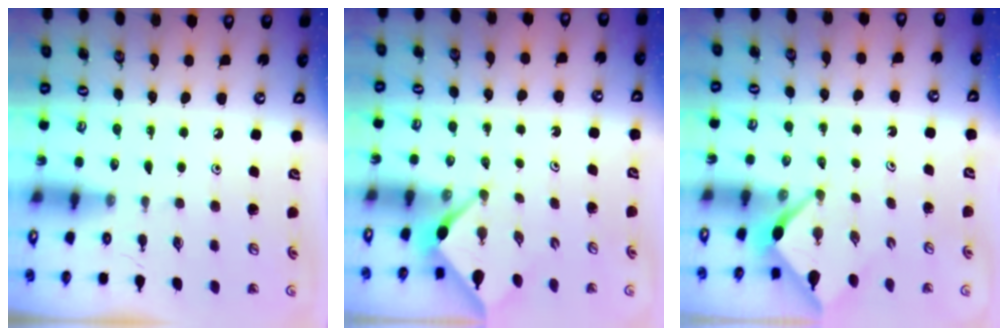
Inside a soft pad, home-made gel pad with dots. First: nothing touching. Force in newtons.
{"total": 2.9, "press": 2.9, "slide": 0.4}
{"total": 2.5, "press": 2.5, "slide": 0.3}